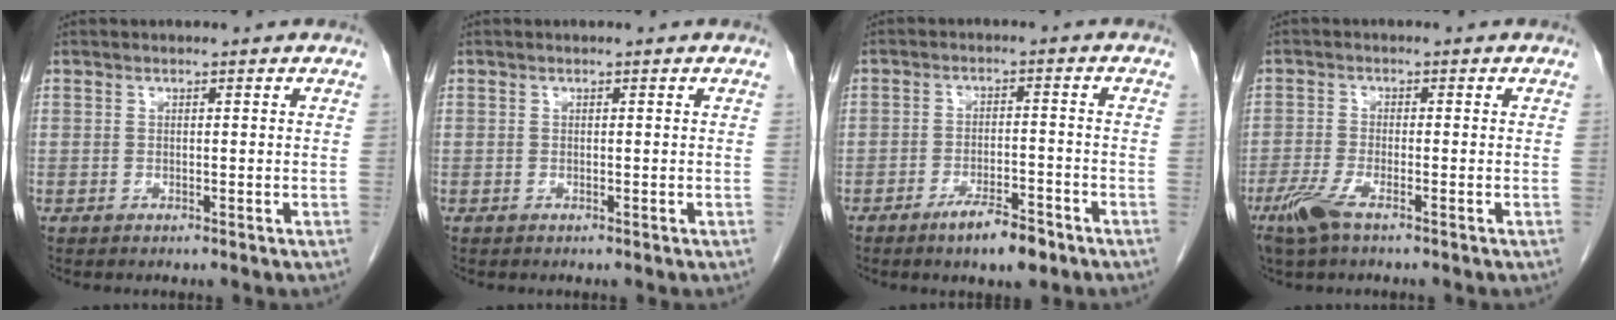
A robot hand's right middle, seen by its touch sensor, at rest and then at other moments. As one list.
[{"total": 0.0}, {"total": 5.8, "force": [-4.0, 1.3, 3.9], "torque": [-0.066, -0.003, -0.064]}, {"total": 4.5, "force": [-2.8, 0.9, 3.3], "torque": [-0.079, -0.011, -0.057]}]